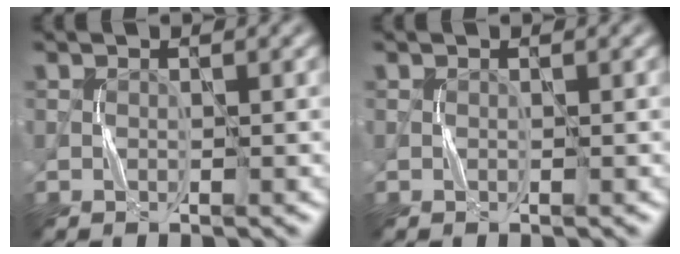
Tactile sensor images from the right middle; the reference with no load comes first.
{"total": 0.0}